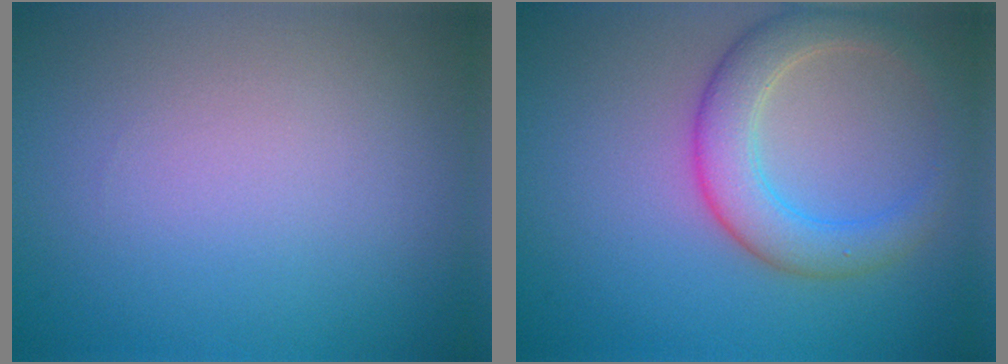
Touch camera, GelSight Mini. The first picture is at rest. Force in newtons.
{"total": 4.6, "press": 4.6, "slide": 0.3}